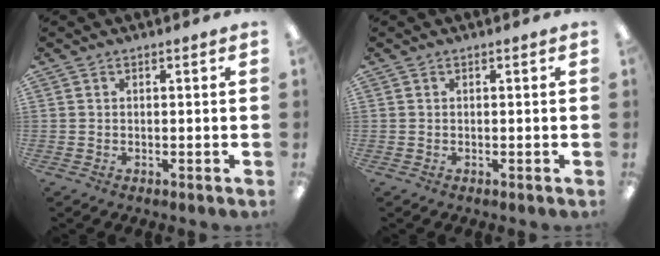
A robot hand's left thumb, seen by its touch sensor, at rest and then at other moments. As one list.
[{"total": 0.0}]